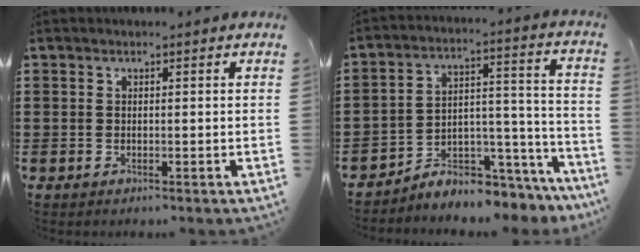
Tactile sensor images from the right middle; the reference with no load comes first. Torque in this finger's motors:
{"motor_torque": [1.50, -0.64, 0.16, 0.08]}